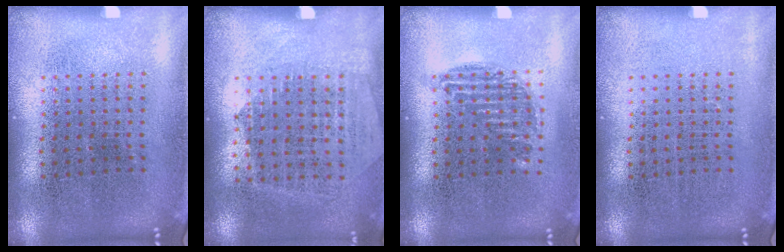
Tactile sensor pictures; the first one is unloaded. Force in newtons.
{"total": 1.4, "press": 1.2, "slide": 0.6}
{"total": 0.9, "press": 0.8, "slide": 0.4}
{"total": 0.0}